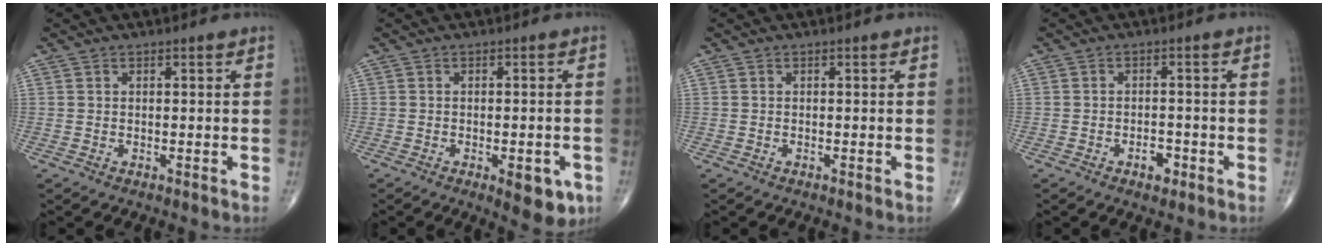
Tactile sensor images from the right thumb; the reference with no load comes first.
{"total": 6.5, "force": [-2.7, 2.7, 5.3], "torque": [-0.050, 0.003, -0.026]}
{"total": 0.0}
{"total": 2.7, "force": [-1.5, 1.5, 1.7], "torque": [-0.018, 0.007, -0.021]}